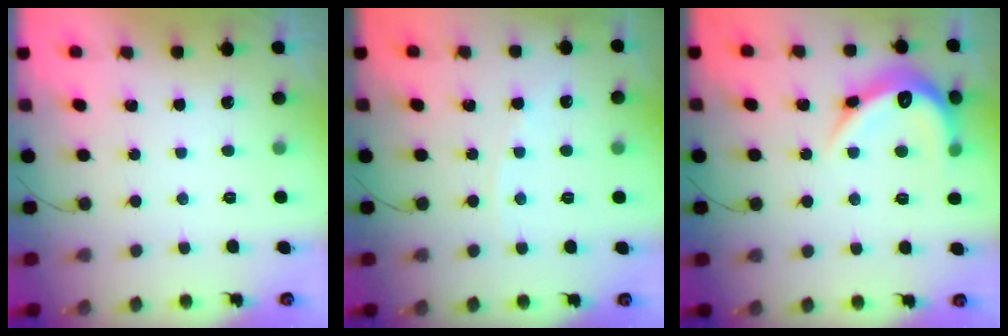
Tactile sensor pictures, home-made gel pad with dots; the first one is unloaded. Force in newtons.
{"total": 2.8, "press": 2.8, "slide": 0.3}
{"total": 14.4, "press": 14.4, "slide": 0.5}